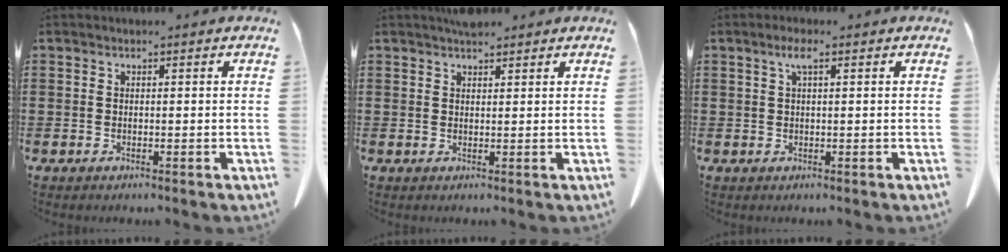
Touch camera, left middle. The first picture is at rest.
{"total": 2.0, "force": [1.8, 0.5, 0.8], "torque": [-0.020, 0.003, 0.033]}
{"total": 2.4, "force": [0.9, 0.6, 2.2], "torque": [-0.045, 0.007, 0.014]}